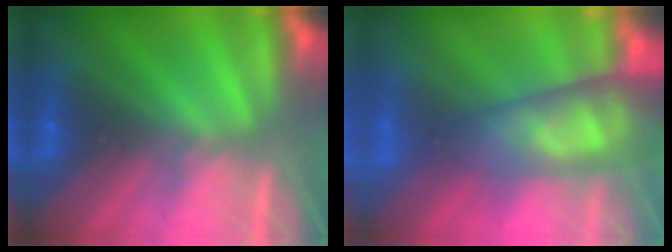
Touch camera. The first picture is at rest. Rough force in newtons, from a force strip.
{"total": 10.1}